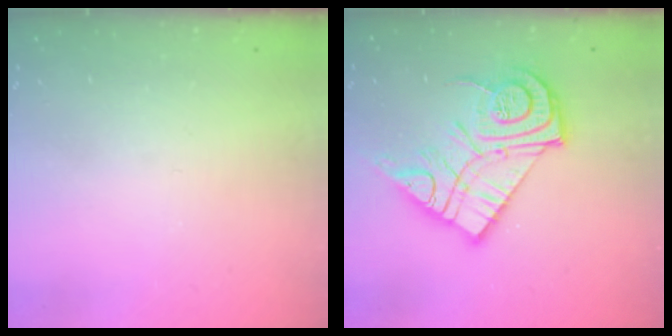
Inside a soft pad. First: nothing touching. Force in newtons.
{"total": 18.5, "press": 18.5, "slide": 1.5}